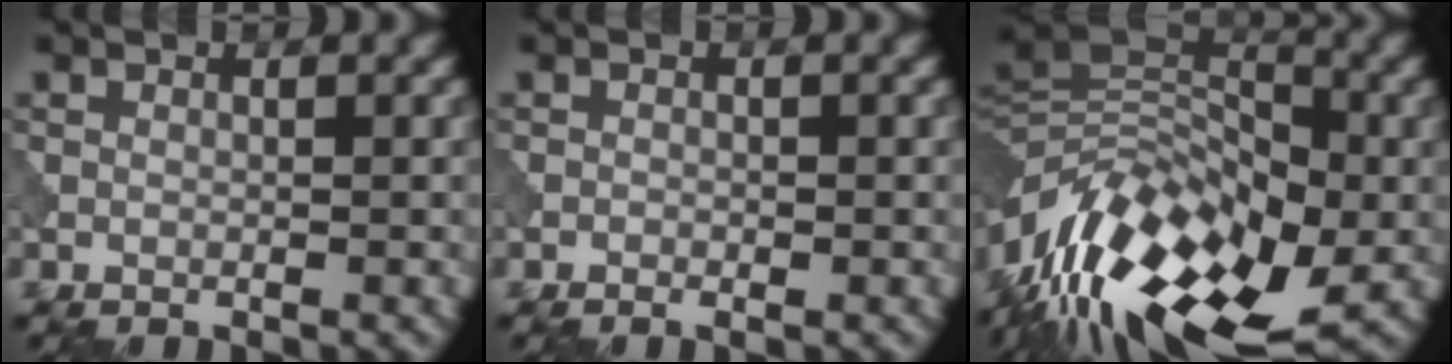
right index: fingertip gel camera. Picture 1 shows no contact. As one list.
[{"total": 0.6, "force": [-0.3, 0.3, 0.4], "torque": [-0.004, -0.001, -0.006]}, {"total": 14.9, "force": [-5.7, 7.8, 11.4], "torque": [-0.219, 0.010, -0.110]}]